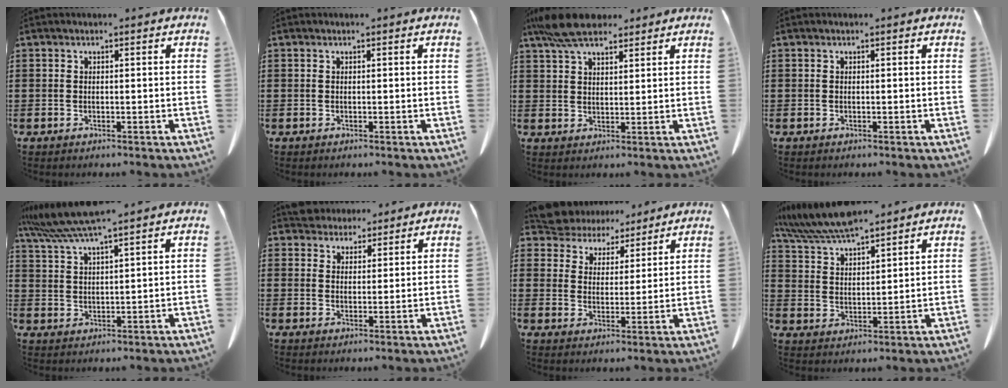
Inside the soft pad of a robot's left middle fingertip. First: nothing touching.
{"total": 0.0}
{"total": 7.9, "force": [6.2, 2.5, 4.1], "torque": [-0.097, -0.006, 0.119]}
{"total": 0.0}
{"total": 6.9, "force": [5.8, -0.2, 3.8], "torque": [-0.090, -0.020, 0.106]}
{"total": 3.8, "force": [3.6, 1.3, 0.0], "torque": [-0.004, -0.008, 0.070]}
{"total": 6.2, "force": [5.8, 2.2, 0.0], "torque": [-0.037, -0.032, 0.108]}
{"total": 8.1, "force": [7.2, 1.2, 3.5], "torque": [-0.092, -0.027, 0.132]}